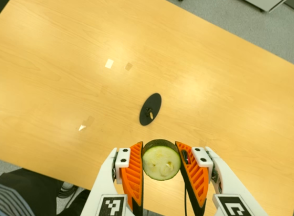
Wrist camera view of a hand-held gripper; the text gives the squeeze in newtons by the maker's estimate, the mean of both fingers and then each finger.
{"total": 9.8, "left": 9.0, "right": 10.6}